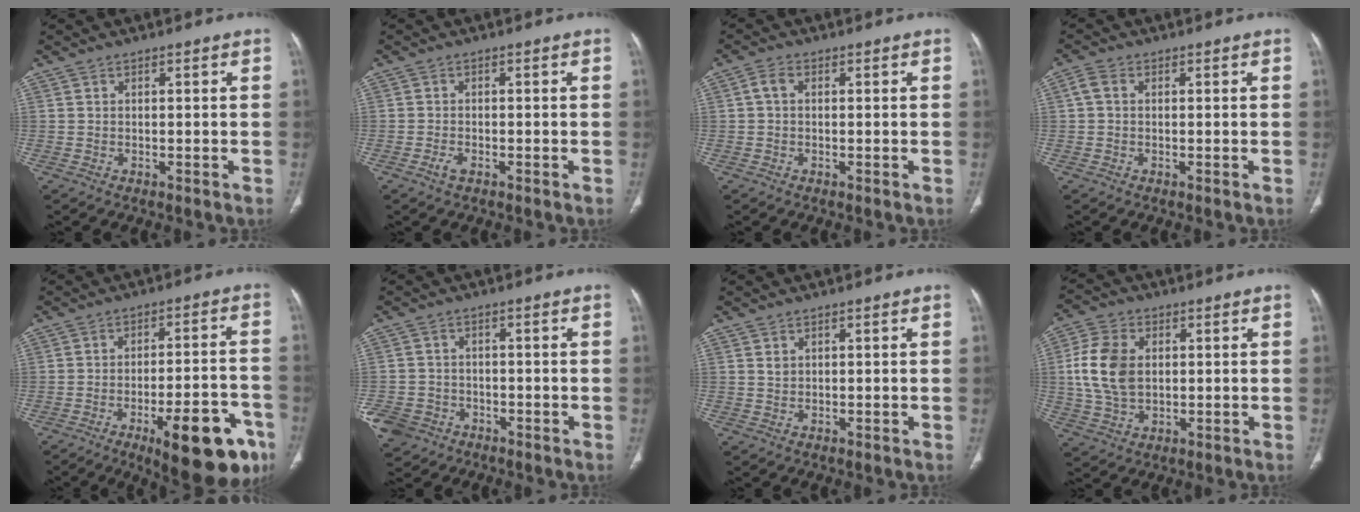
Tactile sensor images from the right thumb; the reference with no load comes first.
{"total": 1.7, "force": [-1.0, 0.8, 1.1], "torque": [-0.029, 0.002, -0.021]}
{"total": 2.1, "force": [0.2, 1.4, 1.6], "torque": [-0.029, 0.007, 0.000]}
{"total": 2.3, "force": [0.3, 1.7, 1.5], "torque": [-0.033, 0.009, 0.003]}
{"total": 18.5, "force": [-9.3, 6.1, 14.7], "torque": [-0.141, 0.051, -0.119]}
{"total": 7.1, "force": [-3.5, 5.8, 2.0], "torque": [-0.051, 0.017, -0.056]}
{"total": 1.1, "force": [0.6, 0.8, 0.5], "torque": [-0.001, -0.003, 0.012]}
{"total": 11.2, "force": [1.4, 7.8, 8.0], "torque": [-0.156, 0.003, 0.030]}